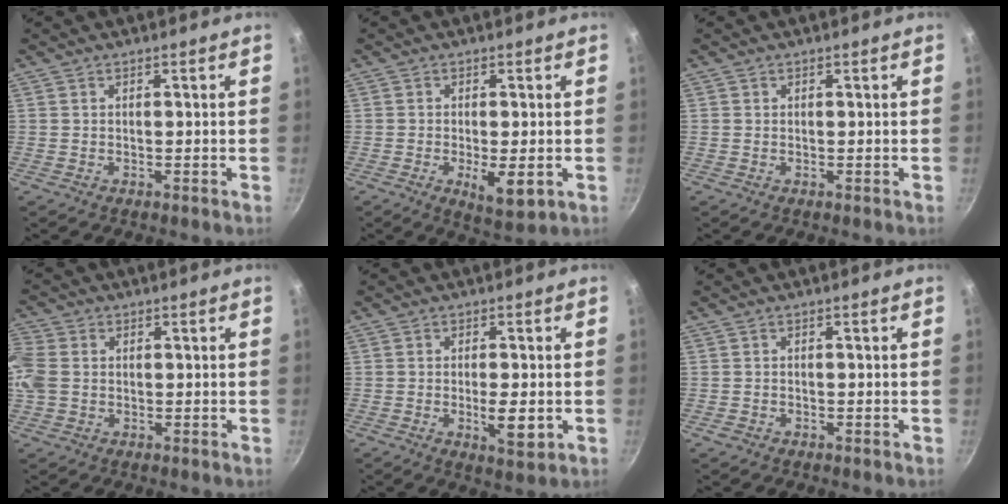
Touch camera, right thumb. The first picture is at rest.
{"total": 5.9, "force": [-1.6, 2.0, 5.3], "torque": [-0.085, -0.014, -0.020]}
{"total": 0.0}
{"total": 7.6, "force": [0.5, 5.9, 4.9], "torque": [-0.134, 0.014, 0.009]}
{"total": 6.6, "force": [-1.3, 2.4, 6.0], "torque": [-0.091, -0.009, -0.017]}
{"total": 1.0, "force": [-0.5, 0.8, 0.3], "torque": [-0.003, 0.005, -0.009]}